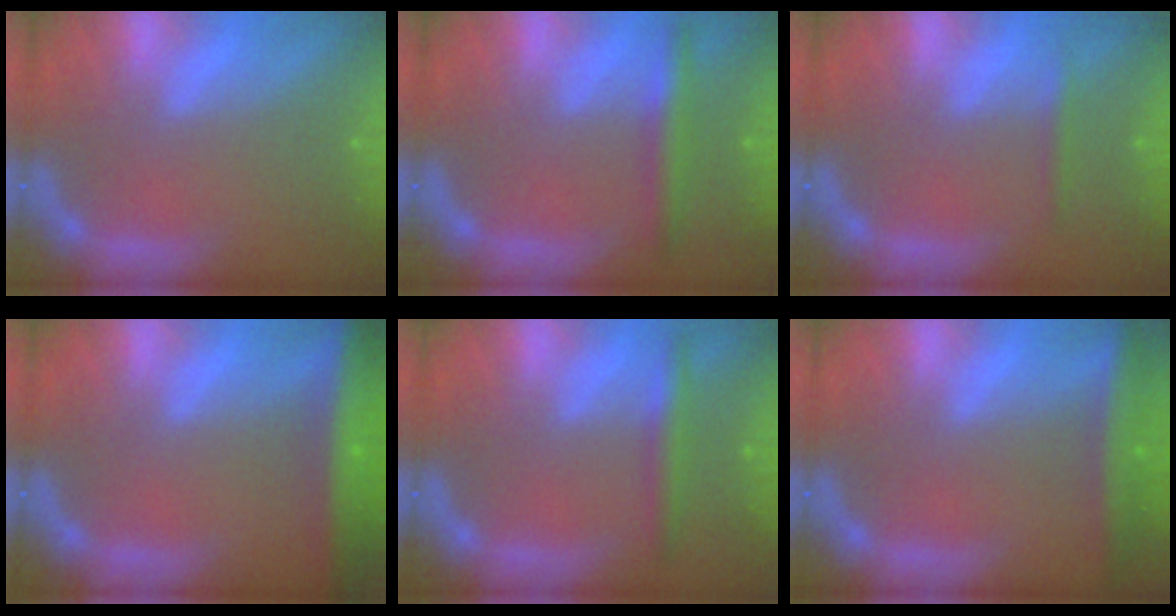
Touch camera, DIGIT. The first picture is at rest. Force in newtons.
{"total": 3.5}
{"total": 1.4}
{"total": 10.0}
{"total": 3.0}
{"total": 5.0}